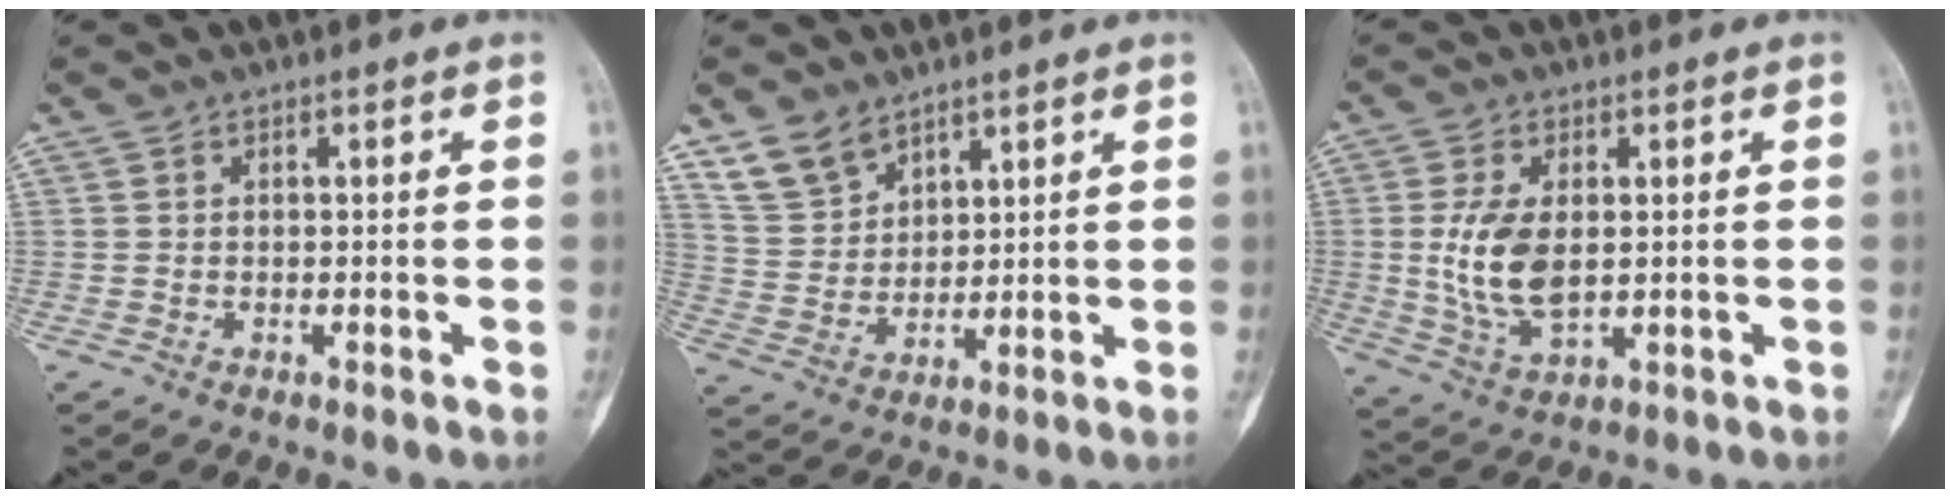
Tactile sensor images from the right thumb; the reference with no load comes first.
{"total": 7.6, "force": [5.7, 4.5, 2.2], "torque": [-0.027, -0.026, 0.123]}
{"total": 10.1, "force": [0.6, 5.5, 8.4], "torque": [-0.170, -0.012, 0.021]}